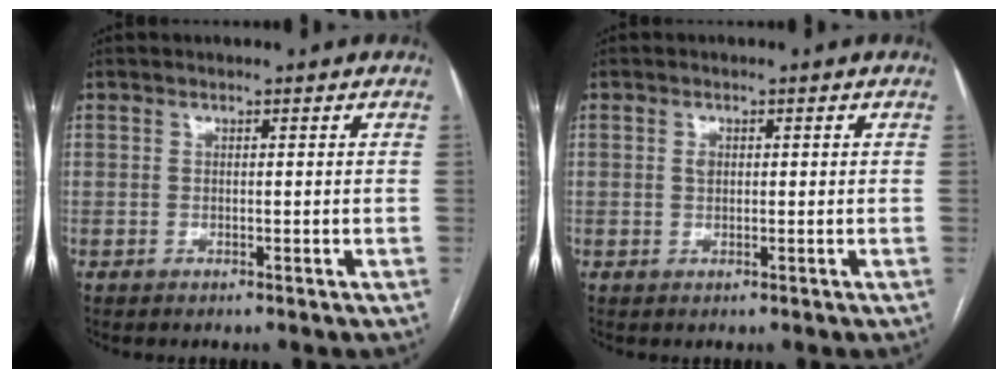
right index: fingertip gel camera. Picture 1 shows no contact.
{"total": 1.4, "force": [0.3, 0.9, 1.0], "torque": [-0.017, 0.004, 0.006]}